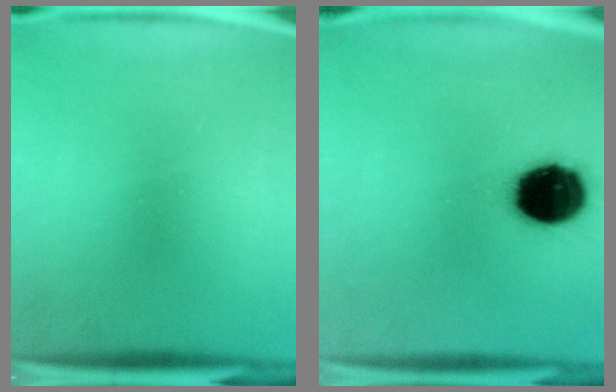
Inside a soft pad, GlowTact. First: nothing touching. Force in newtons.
{"total": 17.0}